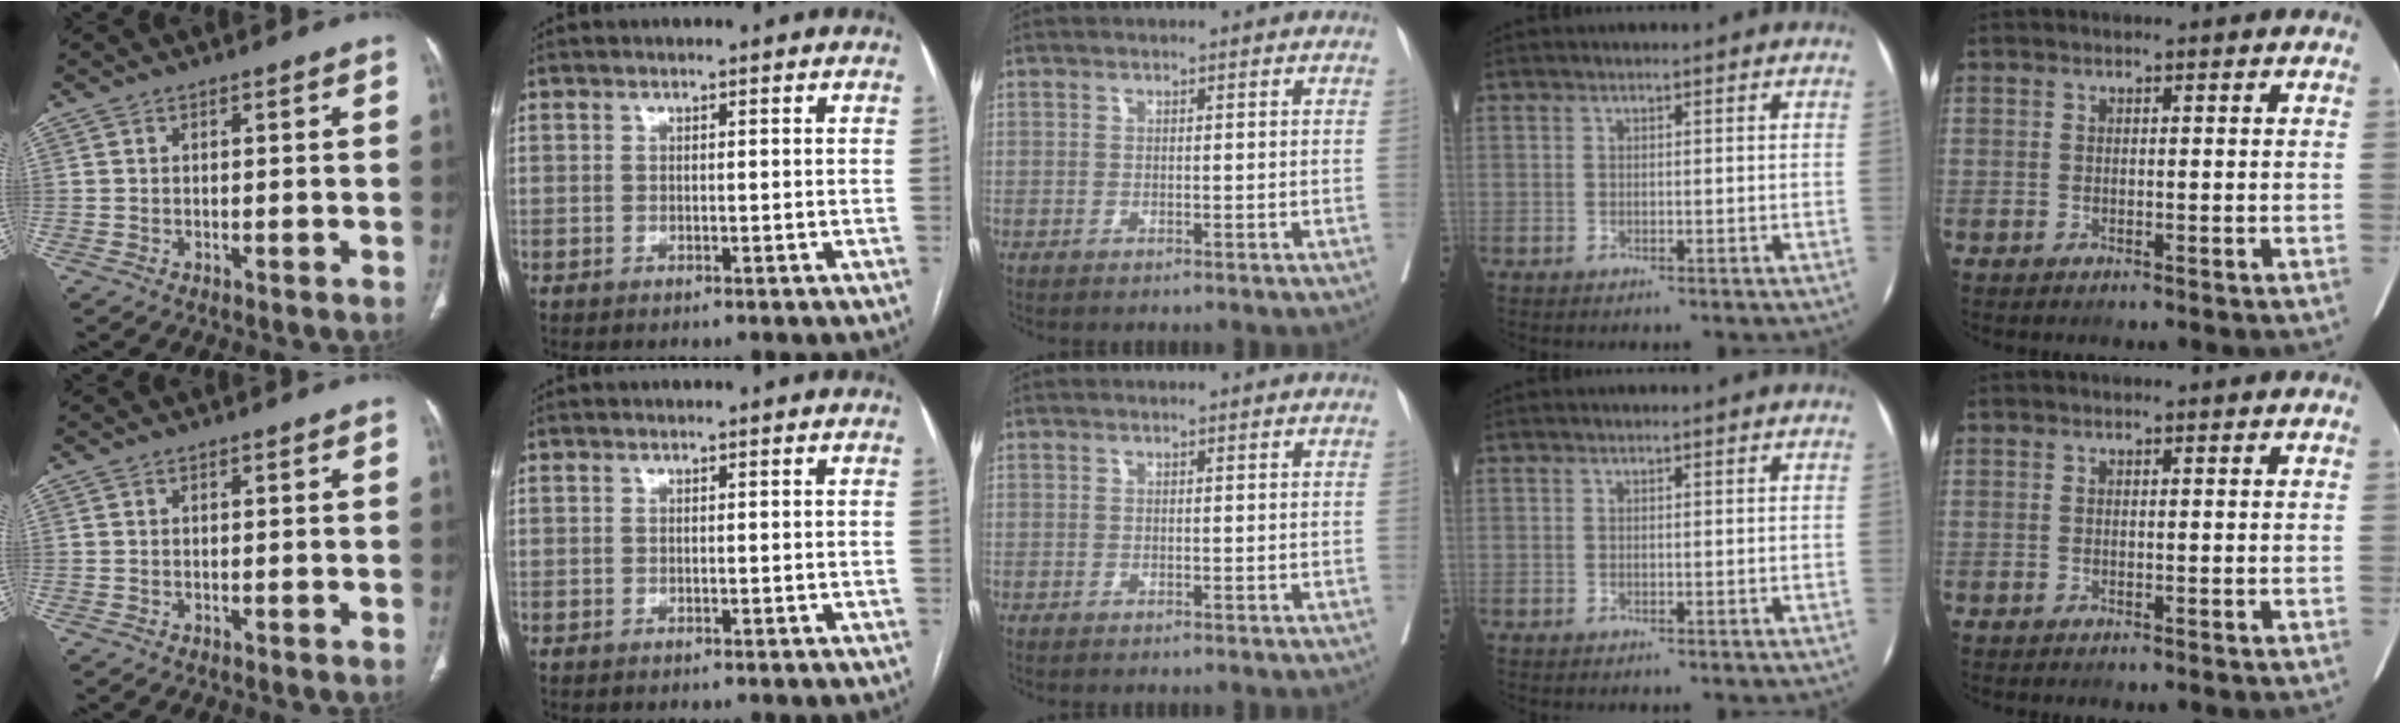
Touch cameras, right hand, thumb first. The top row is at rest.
{}